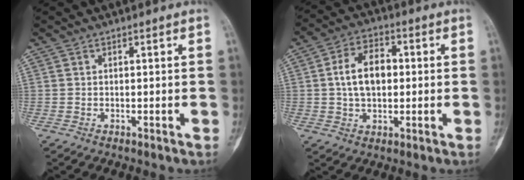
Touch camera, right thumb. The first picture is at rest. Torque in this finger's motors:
{"motor_torque": [1.14, 1.06, 0.36, -0.19, 0.39]}